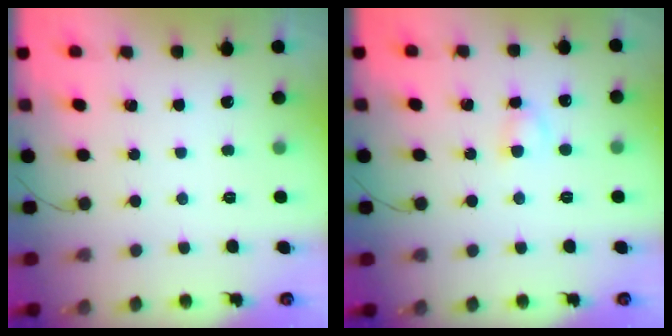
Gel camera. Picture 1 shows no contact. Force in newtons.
{"total": 2.8, "press": 2.5, "slide": 1.2}